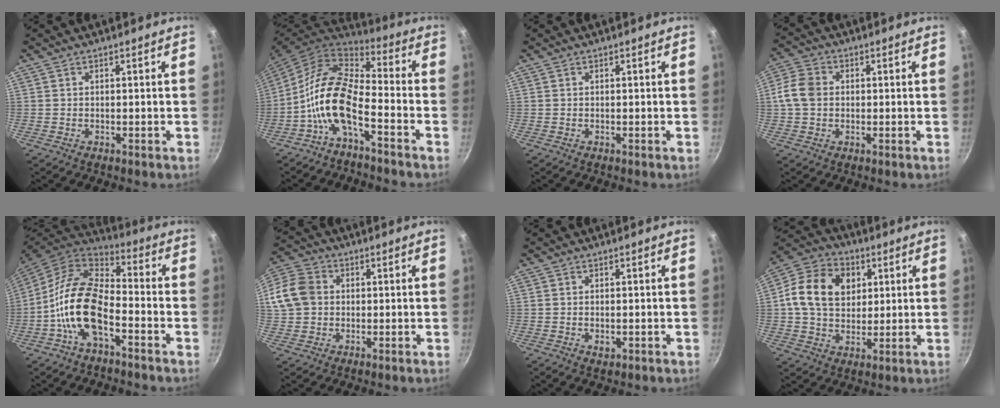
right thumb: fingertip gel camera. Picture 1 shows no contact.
{"total": 13.2, "force": [-5.1, 5.8, 10.7], "torque": [-0.207, 0.057, -0.114]}
{"total": 0.0}
{"total": 6.5, "force": [0.2, 5.2, 3.9], "torque": [-0.067, 0.012, -0.010]}
{"total": 15.6, "force": [-5.2, 8.2, 12.2], "torque": [-0.219, 0.046, -0.115]}
{"total": 14.0, "force": [1.5, 11.8, 7.3], "torque": [-0.158, 0.028, 0.016]}
{"total": 1.9, "force": [-0.4, 1.2, 1.4], "torque": [-0.021, -0.002, -0.004]}
{"total": 15.4, "force": [3.2, 11.9, 9.2], "torque": [-0.140, 0.011, 0.044]}